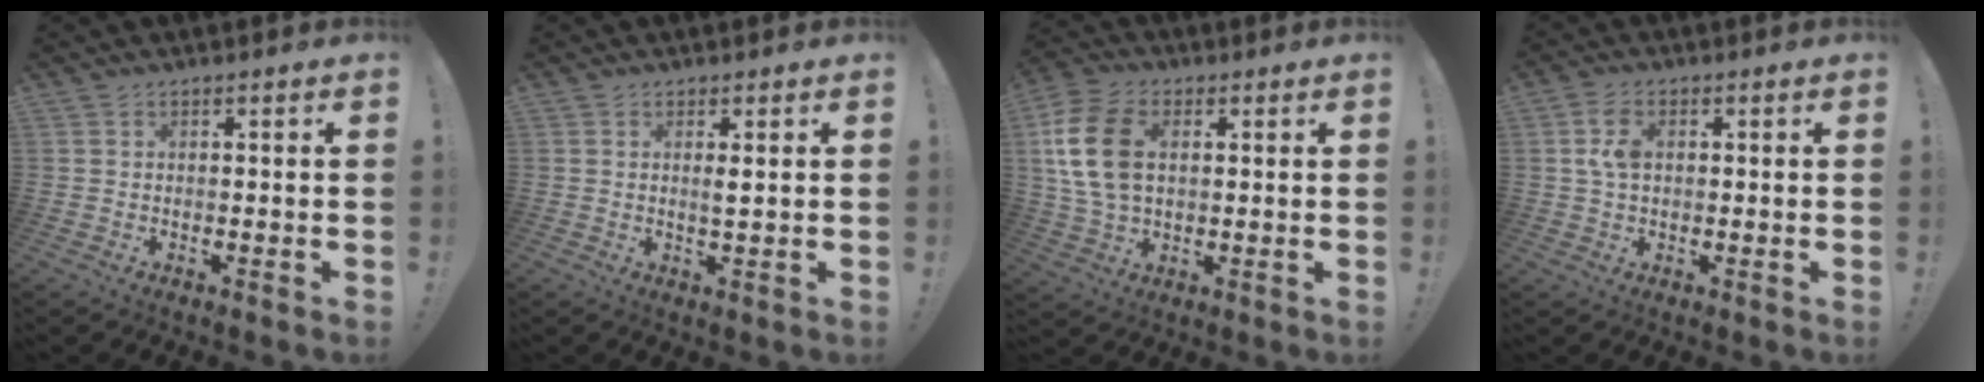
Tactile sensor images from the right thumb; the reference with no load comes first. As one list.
[{"total": 1.9, "force": [0.6, 0.2, 1.8], "torque": [-0.028, -0.005, 0.007]}, {"total": 14.9, "force": [2.5, 10.0, 10.8], "torque": [-0.209, 0.008, 0.052]}, {"total": 6.1, "force": [1.2, 3.7, 4.7], "torque": [-0.094, 0.007, 0.022]}]